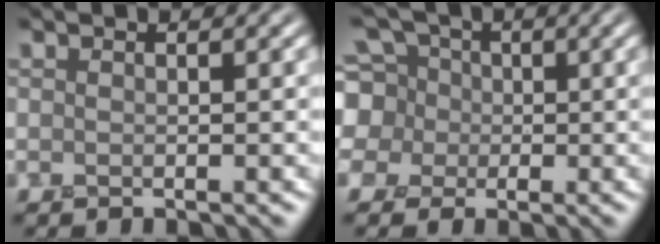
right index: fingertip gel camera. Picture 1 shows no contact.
{"total": 8.1, "force": [1.7, 7.5, 2.7], "torque": [-0.071, 0.040, 0.000]}